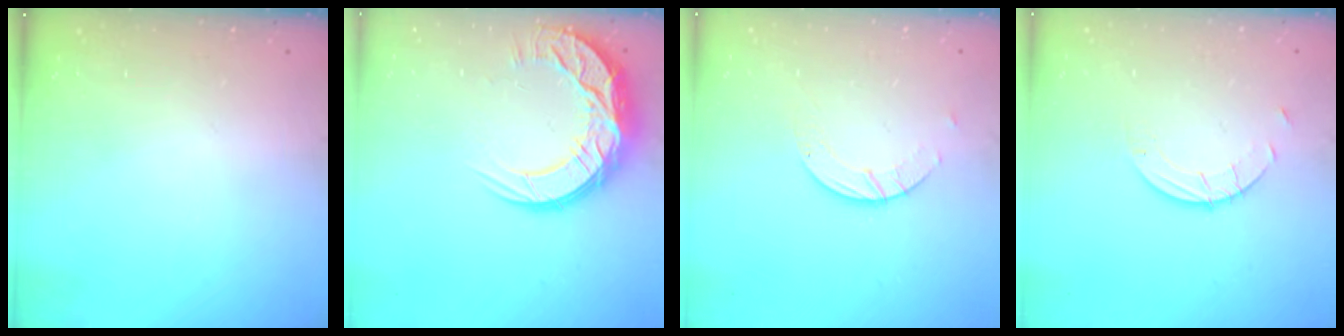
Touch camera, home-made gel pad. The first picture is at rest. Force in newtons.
{"total": 14.8, "press": 14.8, "slide": 1.0}
{"total": 2.8, "press": 2.8, "slide": 0.3}
{"total": 2.5, "press": 2.5, "slide": 0.2}